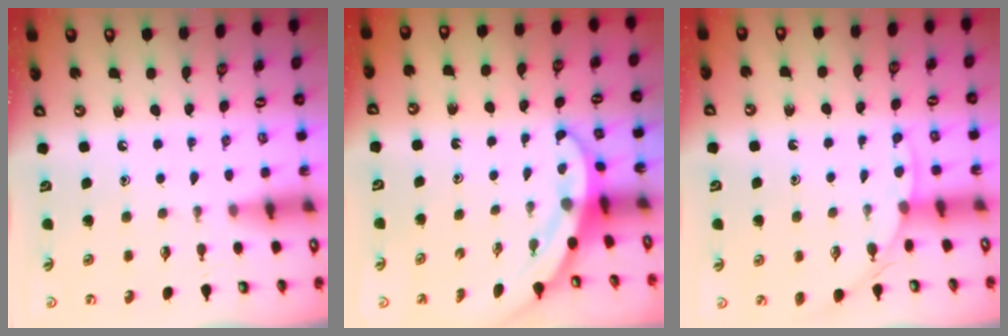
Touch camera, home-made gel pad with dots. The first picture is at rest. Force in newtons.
{"total": 3.4, "press": 3.4, "slide": 0.1}
{"total": 2.9, "press": 2.9, "slide": 0.4}